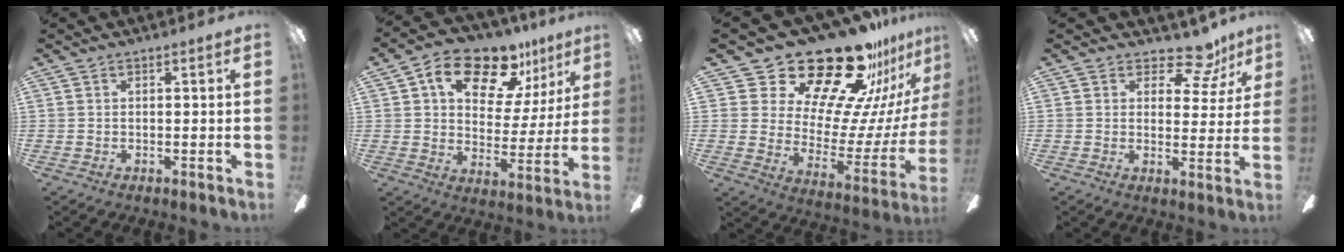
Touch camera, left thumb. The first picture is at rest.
{"total": 16.5, "force": [10.7, 8.3, 9.4], "torque": [-0.152, -0.053, 0.183]}
{"total": 27.8, "force": [22.3, 11.0, 12.5], "torque": [-0.184, -0.172, 0.397]}
{"total": 9.4, "force": [7.2, 4.1, 4.4], "torque": [-0.055, -0.048, 0.128]}